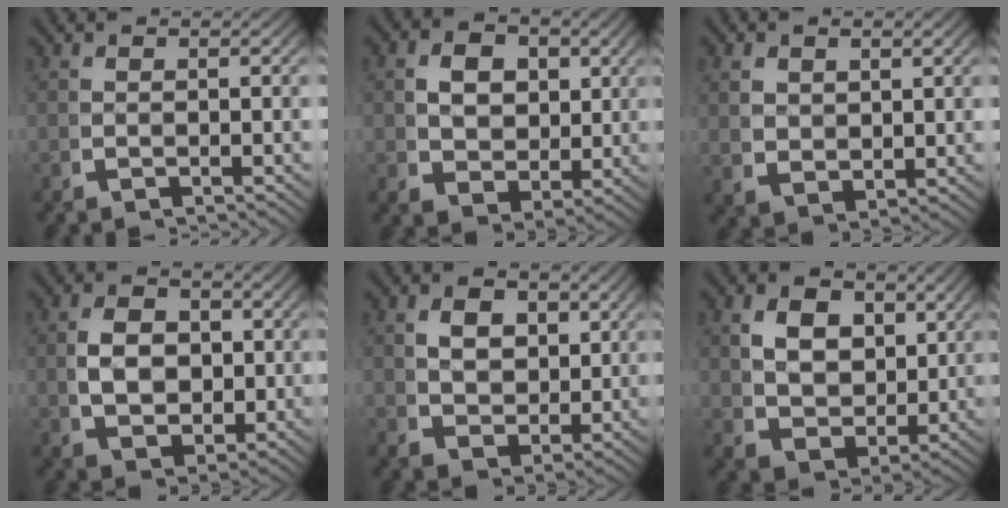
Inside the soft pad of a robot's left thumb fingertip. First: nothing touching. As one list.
[{"total": 6.2, "force": [1.1, 4.7, 3.9], "torque": [-0.071, -0.029, 0.030]}, {"total": 2.9, "force": [1.1, 1.9, 1.9], "torque": [-0.045, -0.013, 0.036]}, {"total": 6.9, "force": [0.3, 4.9, 4.9], "torque": [-0.088, -0.023, 0.020]}, {"total": 5.1, "force": [1.1, 3.8, 3.2], "torque": [-0.054, -0.023, 0.031]}, {"total": 7.2, "force": [1.2, 5.3, 4.7], "torque": [-0.090, -0.029, 0.029]}]